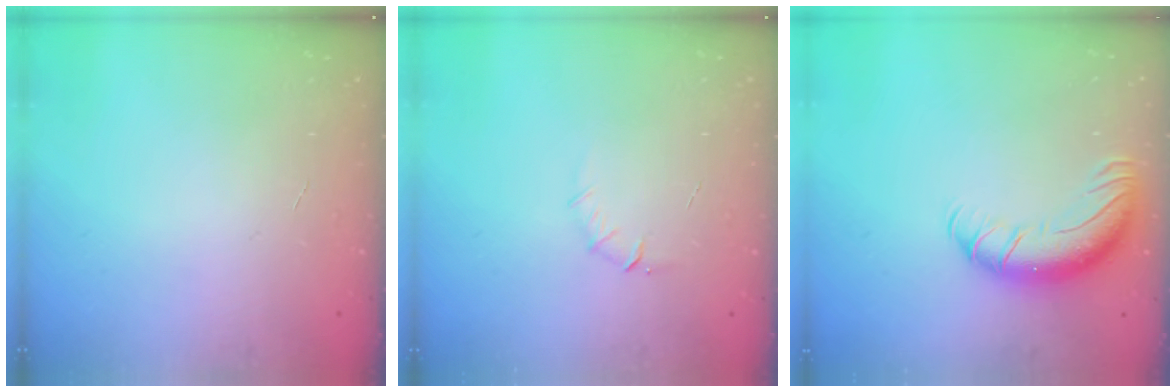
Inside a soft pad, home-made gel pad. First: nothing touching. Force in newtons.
{"total": 5.0, "press": 4.8, "slide": 1.6}
{"total": 12.3, "press": 11.9, "slide": 3.1}